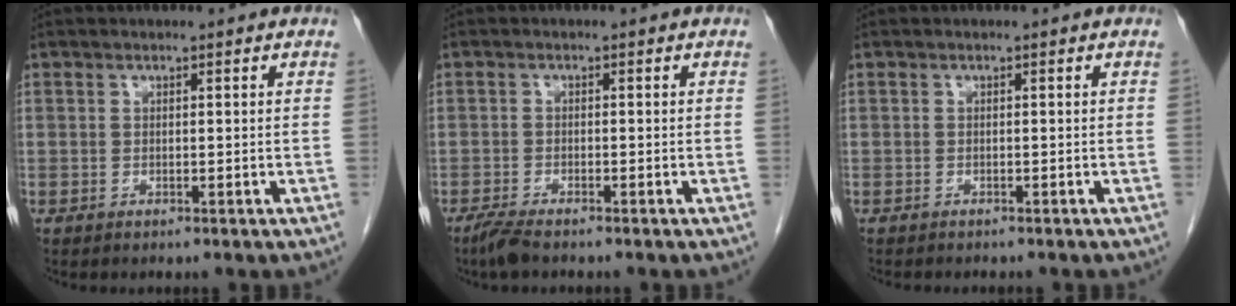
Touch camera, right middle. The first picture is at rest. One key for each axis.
{"total": 2.6, "fx": -2.1, "fy": 0.3, "fz": 1.4, "tx": -0.038, "ty": -0.008, "tz": -0.042}
{"total": 2.8, "fx": -2.4, "fy": 0.7, "fz": 1.1, "tx": -0.020, "ty": -0.005, "tz": -0.026}